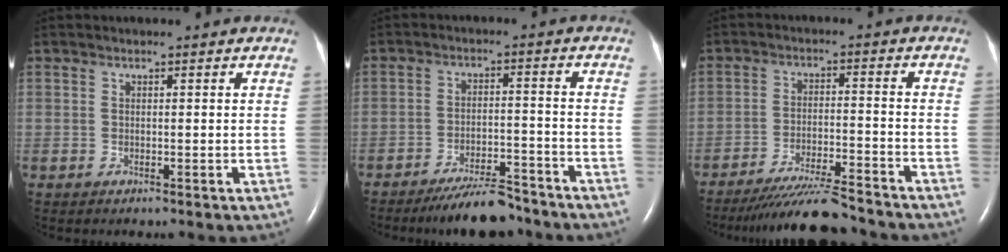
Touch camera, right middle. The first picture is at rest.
{"total": 8.4, "force": [-7.5, 1.6, 3.4], "torque": [-0.054, -0.007, -0.125]}
{"total": 11.7, "force": [-10.8, 0.3, 4.6], "torque": [-0.075, -0.017, -0.176]}